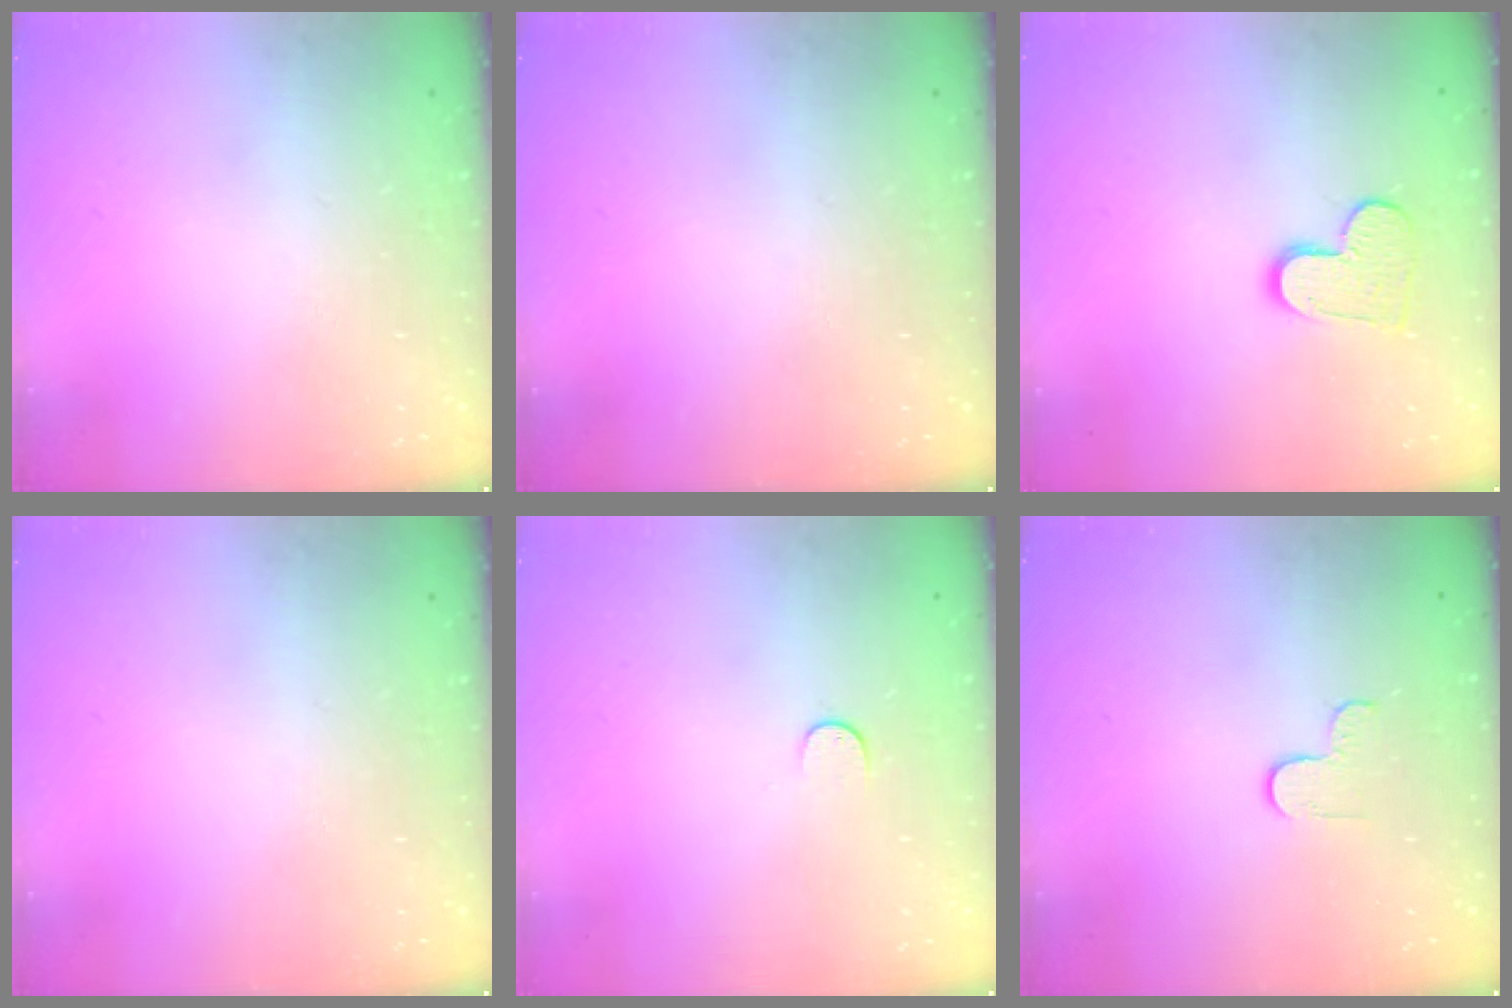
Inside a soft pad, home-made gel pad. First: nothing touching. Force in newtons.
{"total": 0.0}
{"total": 9.4, "press": 9.4, "slide": 0.6}
{"total": 0.0}
{"total": 3.9, "press": 3.9, "slide": 0.5}
{"total": 3.0, "press": 3.0, "slide": 0.4}